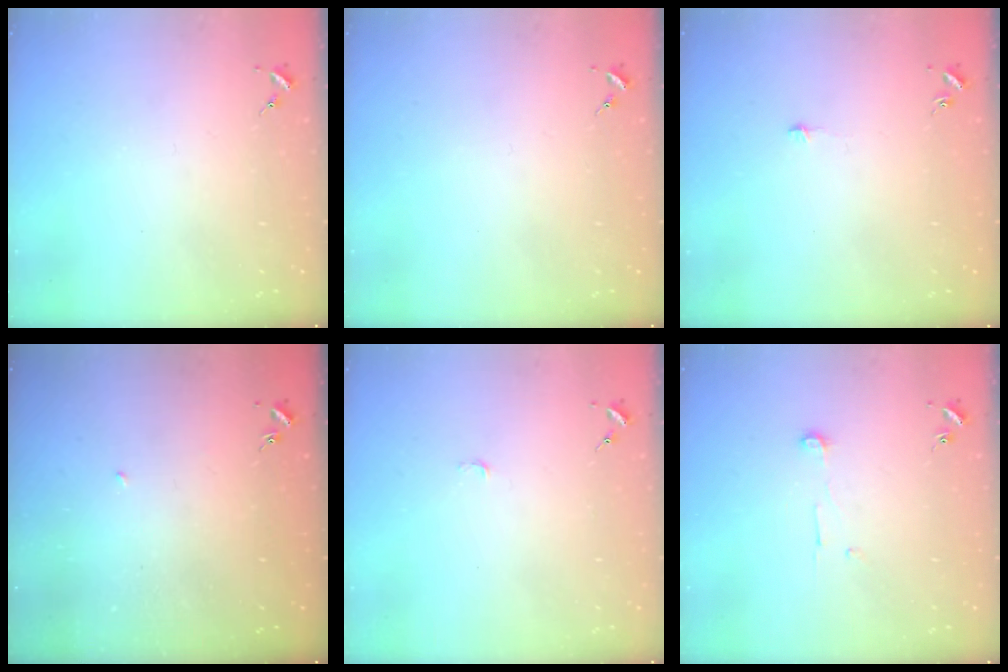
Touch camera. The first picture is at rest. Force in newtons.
{"total": 0.0}
{"total": 3.1, "press": 3.1, "slide": 0.3}
{"total": 2.3, "press": 2.3, "slide": 0.1}
{"total": 3.0, "press": 3.0, "slide": 0.3}
{"total": 5.0, "press": 5.0, "slide": 0.5}